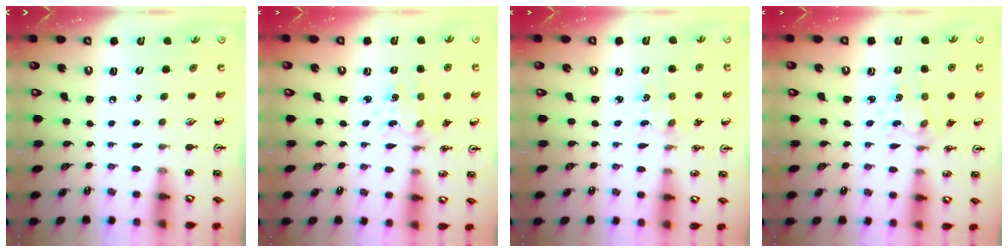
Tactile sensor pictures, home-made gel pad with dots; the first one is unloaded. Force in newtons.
{"total": 2.3, "press": 2.3, "slide": 0.4}
{"total": 1.2, "press": 1.2, "slide": 0.2}
{"total": 2.3, "press": 2.3, "slide": 0.4}